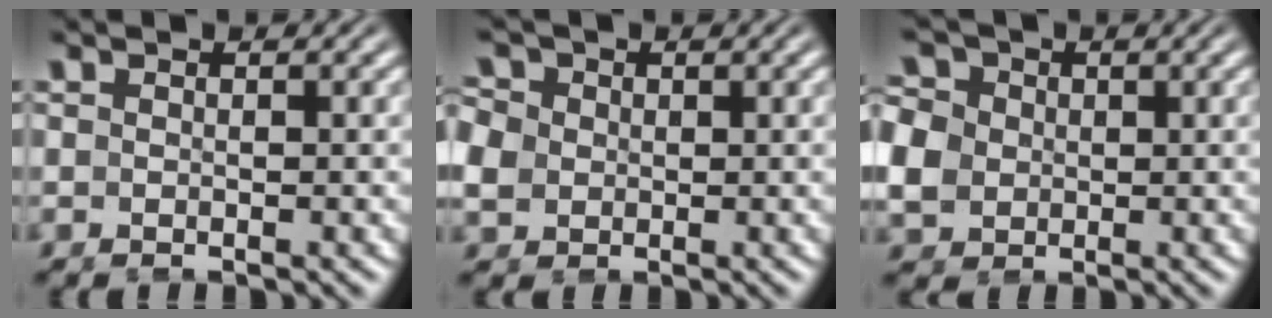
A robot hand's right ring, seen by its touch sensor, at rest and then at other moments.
{"total": 5.1, "force": [0.6, 4.6, 2.3], "torque": [-0.060, -0.008, 0.009]}
{"total": 7.9, "force": [0.9, 7.0, 3.6], "torque": [-0.083, -0.009, 0.010]}